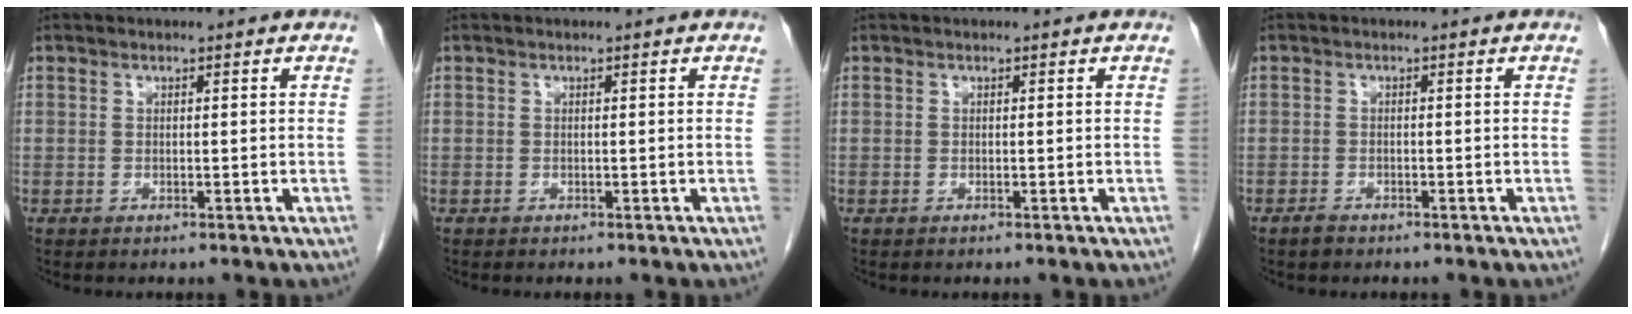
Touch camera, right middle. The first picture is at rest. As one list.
[{"total": 0.0}, {"total": 0.0}, {"total": 1.0, "force": [-0.9, 0.4, 0.4], "torque": [-0.011, 0.001, -0.014]}]